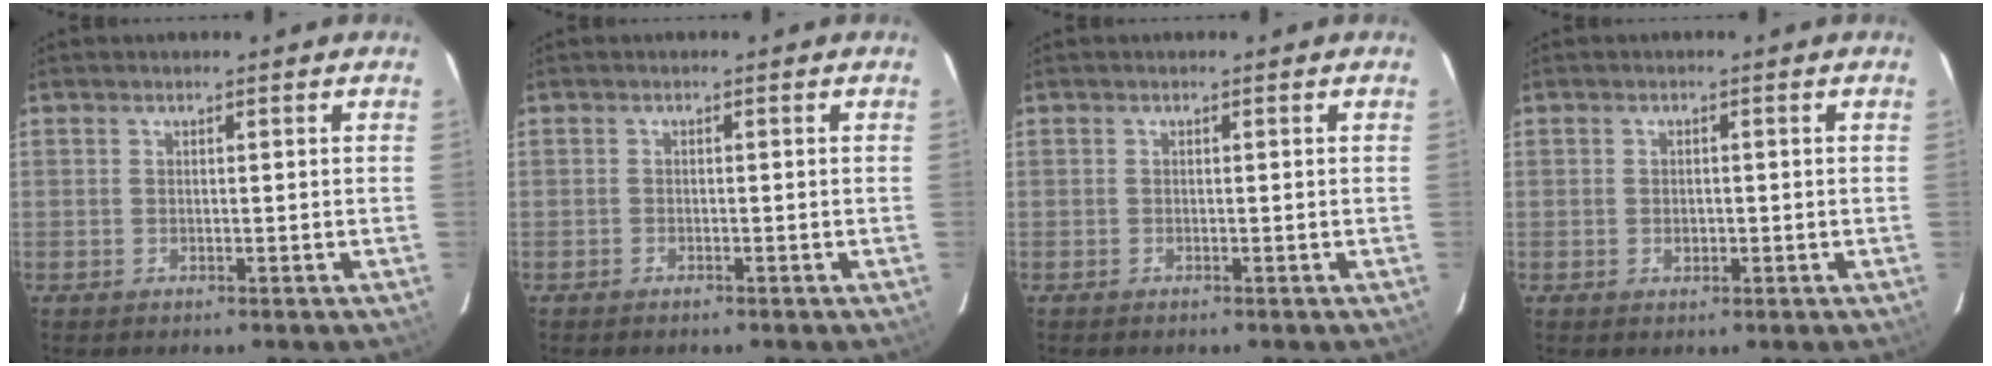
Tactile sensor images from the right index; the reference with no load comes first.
{"total": 0.8, "force": [-0.7, 0.3, 0.2], "torque": [-0.005, 0.001, -0.014]}
{"total": 0.0}
{"total": 1.8, "force": [-0.4, 1.4, 1.1], "torque": [-0.017, 0.004, -0.007]}